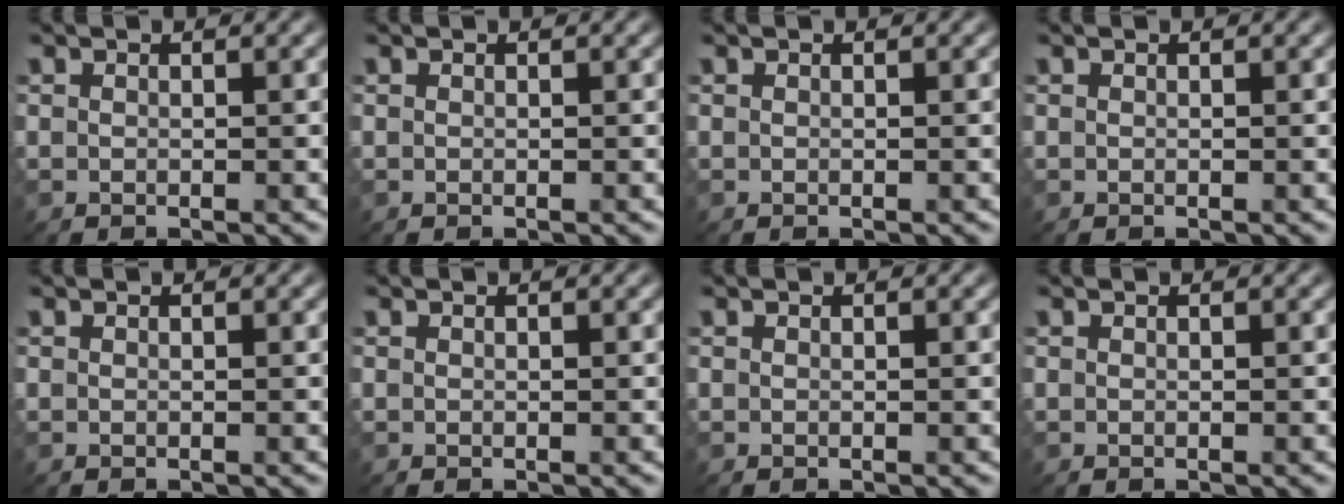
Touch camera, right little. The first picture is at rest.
{"total": 0.0}
{"total": 0.0}
{"total": 0.0}
{"total": 0.0}
{"total": 0.0}
{"total": 0.0}
{"total": 0.0}